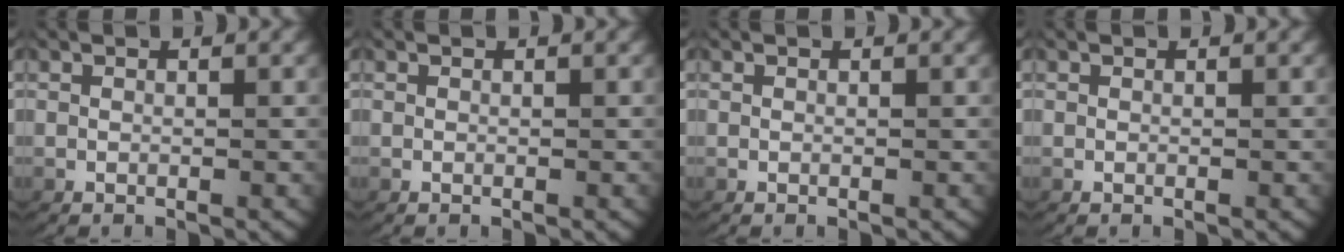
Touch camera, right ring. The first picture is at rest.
{"total": 0.0}
{"total": 0.0}
{"total": 0.0}